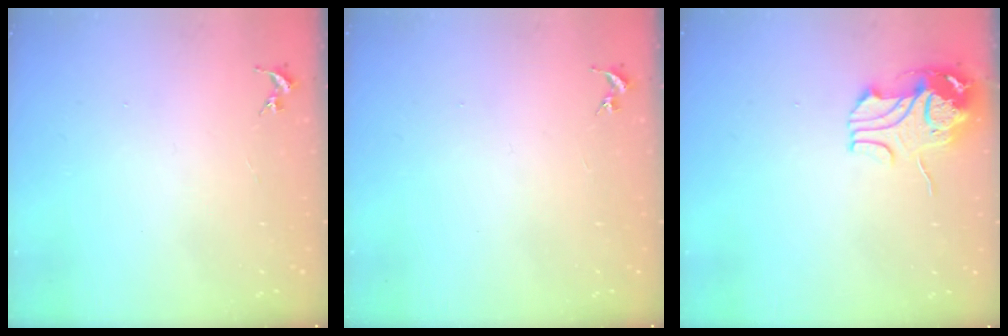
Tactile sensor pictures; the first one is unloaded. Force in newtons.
{"total": 0.0}
{"total": 11.1, "press": 11.0, "slide": 1.4}